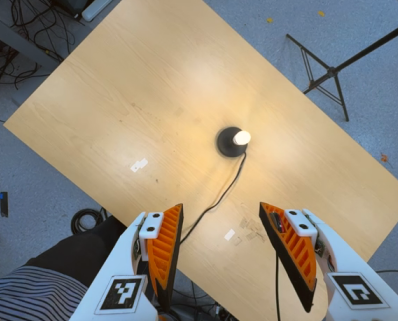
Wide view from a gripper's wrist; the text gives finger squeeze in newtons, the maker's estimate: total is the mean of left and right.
{"total": 0.0}